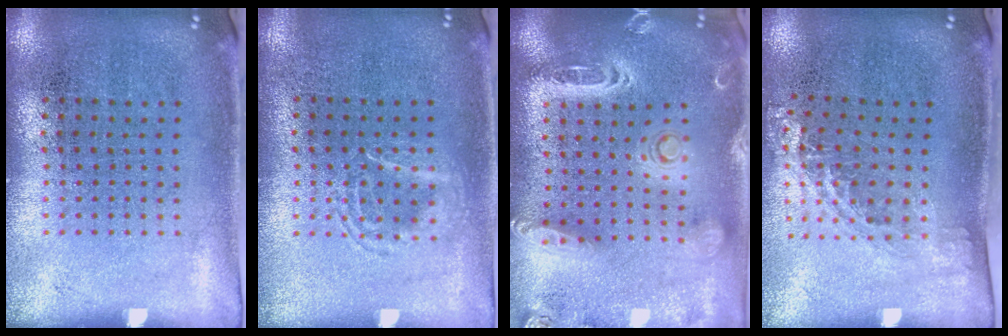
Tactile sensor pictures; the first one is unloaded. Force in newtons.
{"total": 1.6, "press": 1.6, "slide": 0.2}
{"total": 2.5, "press": 2.2, "slide": 1.1}
{"total": 1.3, "press": 1.0, "slide": 0.9}